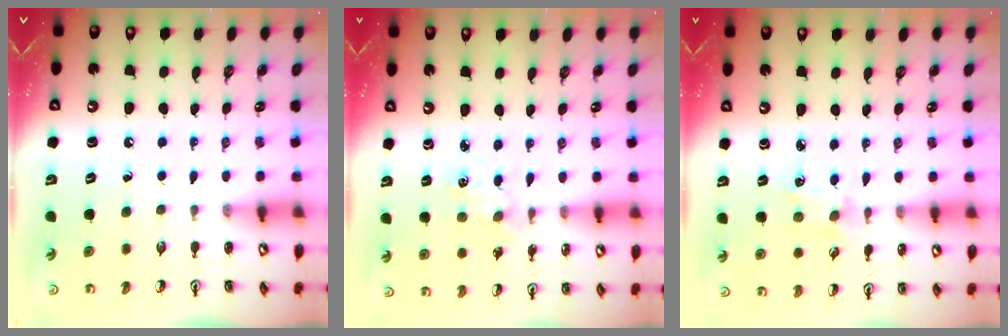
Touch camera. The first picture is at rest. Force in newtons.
{"total": 1.9, "press": 1.9, "slide": 0.3}
{"total": 2.3, "press": 2.2, "slide": 0.4}